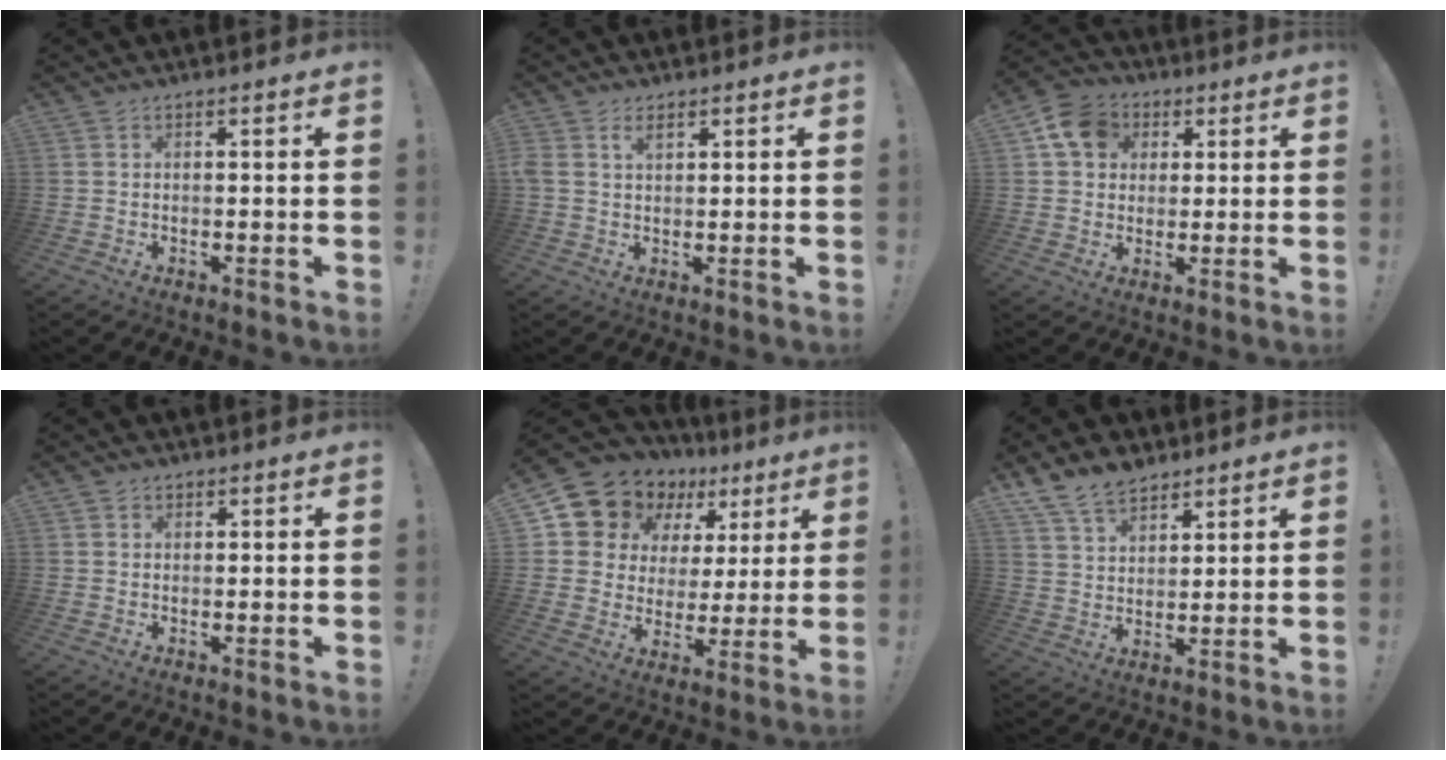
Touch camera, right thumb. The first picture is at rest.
{"total": 3.0, "force": [1.7, 1.8, 1.8], "torque": [-0.031, -0.002, 0.030]}
{"total": 11.2, "force": [3.8, 9.3, 4.9], "torque": [-0.079, 0.000, 0.078]}
{"total": 1.2, "force": [0.6, 1.0, 0.1], "torque": [0.002, 0.000, 0.011]}
{"total": 12.6, "force": [9.6, 7.5, 3.0], "torque": [-0.067, -0.076, 0.189]}
{"total": 9.9, "force": [7.6, 5.2, 3.5], "torque": [-0.073, -0.038, 0.150]}